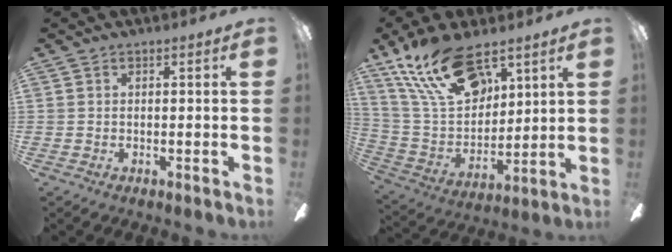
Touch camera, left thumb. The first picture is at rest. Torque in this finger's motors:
{"motor_torque": [0.28, 0.39, 1.55, -1.22, 0.35]}